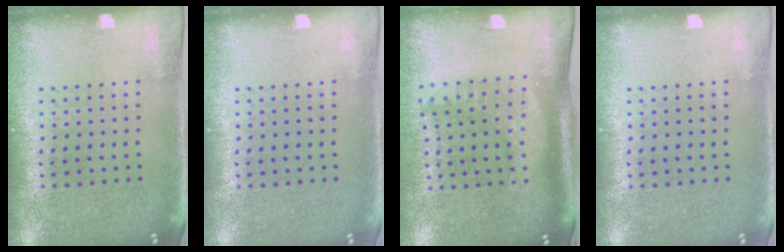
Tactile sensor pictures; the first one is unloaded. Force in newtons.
{"total": 0.0}
{"total": 1.9, "press": 1.5, "slide": 1.2}
{"total": 0.0}